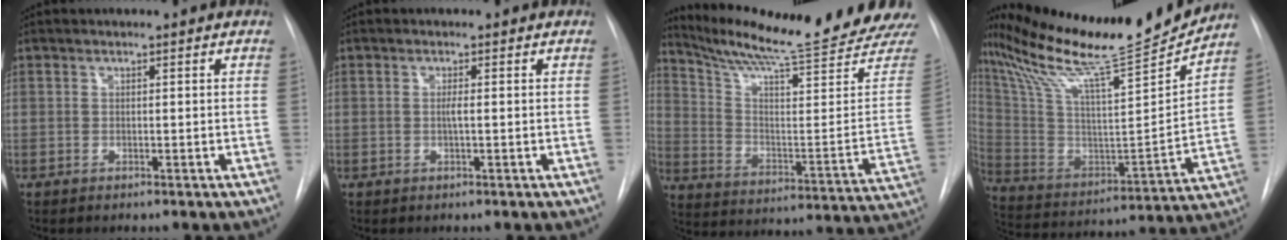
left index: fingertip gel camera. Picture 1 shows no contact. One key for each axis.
{"total": 1.0, "fx": -0.1, "fy": 0.0, "fz": 1.0, "tx": -0.022, "ty": 0.001, "tz": -0.004}
{"total": 22.1, "fx": 20.3, "fy": -1.4, "fz": 8.7, "tx": -0.149, "ty": -0.109, "tz": 0.286}
{"total": 24.2, "fx": 21.5, "fy": 0.2, "fz": 11.0, "tx": -0.214, "ty": -0.050, "tz": 0.351}